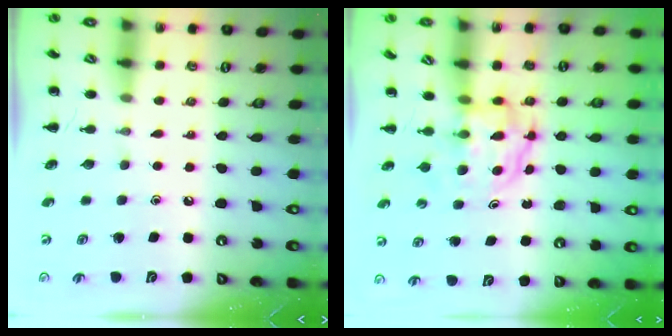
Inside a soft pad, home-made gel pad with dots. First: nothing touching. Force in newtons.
{"total": 3.7, "press": 3.7, "slide": 0.2}